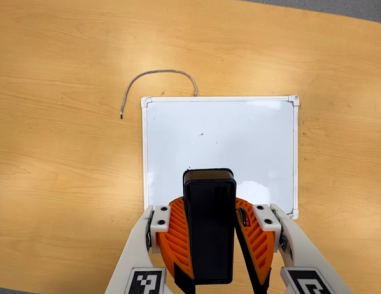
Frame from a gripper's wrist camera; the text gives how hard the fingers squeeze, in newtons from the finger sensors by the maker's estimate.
{"total": 9.6, "left": 9.5, "right": 9.7}